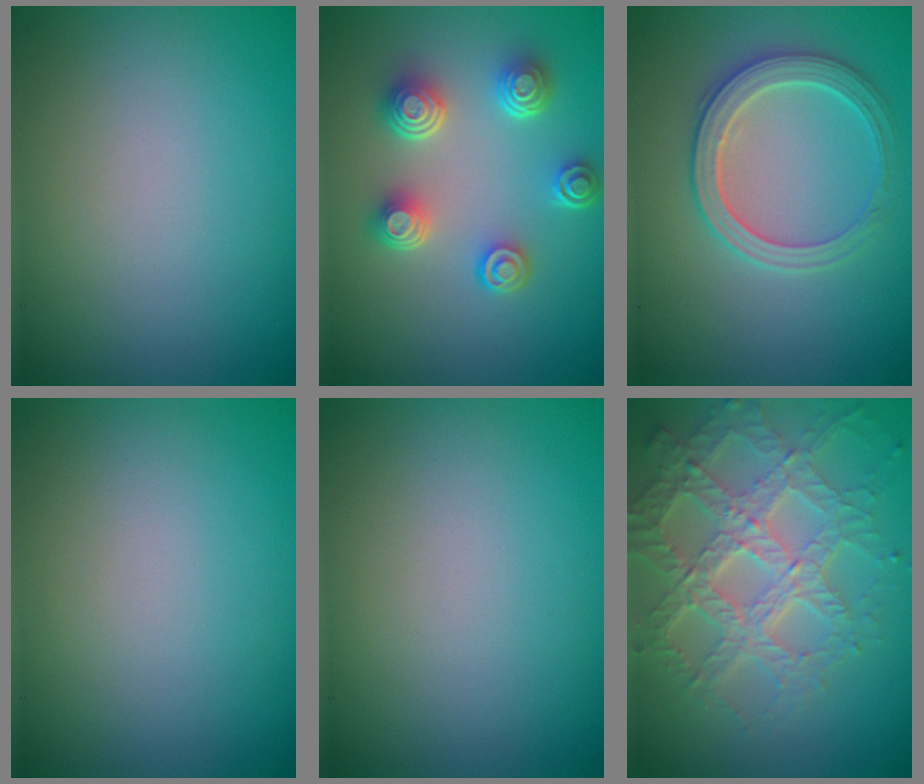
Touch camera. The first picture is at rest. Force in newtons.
{"total": 4.7, "press": 3.6, "slide": 3.1}
{"total": 3.4, "press": 3.2, "slide": 1.0}
{"total": 0.0}
{"total": 0.0}
{"total": 6.7, "press": 4.8, "slide": 4.7}